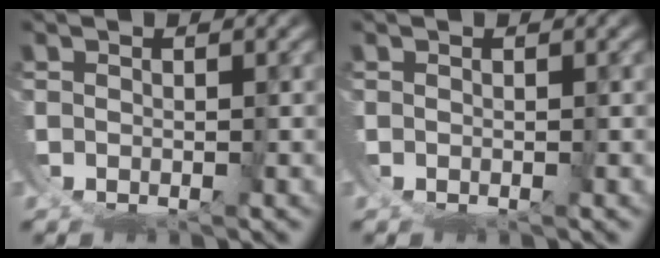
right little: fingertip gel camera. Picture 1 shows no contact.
{"total": 0.0}